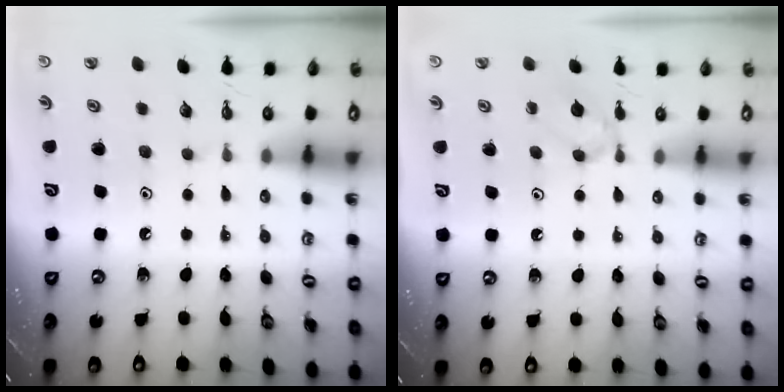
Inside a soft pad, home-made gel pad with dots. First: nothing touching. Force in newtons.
{"total": 3.8, "press": 3.8, "slide": 0.5}